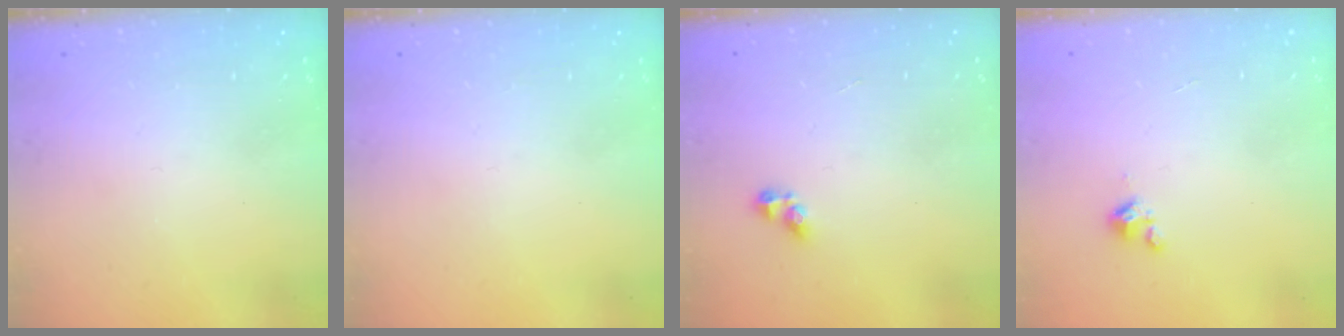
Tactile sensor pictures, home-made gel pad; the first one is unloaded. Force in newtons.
{"total": 0.0}
{"total": 2.8, "press": 2.6, "slide": 1.1}
{"total": 2.4, "press": 2.4, "slide": 0.3}